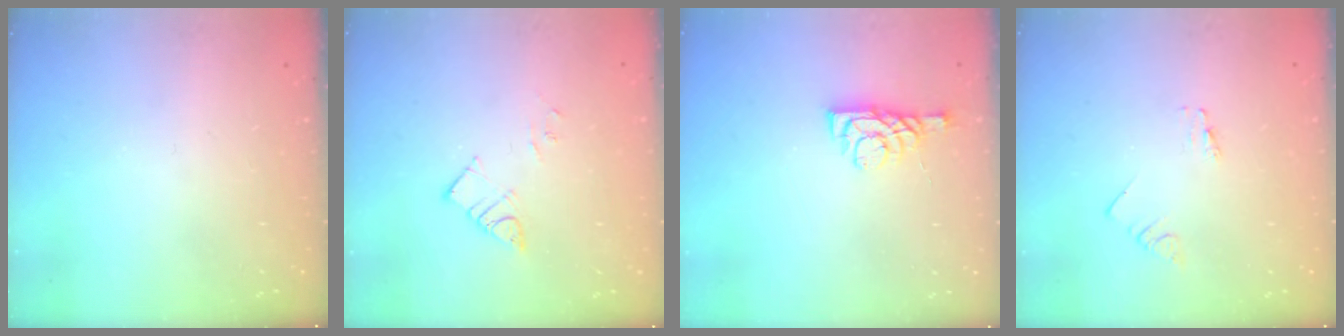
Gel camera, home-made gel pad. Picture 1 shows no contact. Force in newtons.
{"total": 5.1, "press": 5.1, "slide": 0.2}
{"total": 5.1, "press": 5.1, "slide": 0.6}
{"total": 0.0}